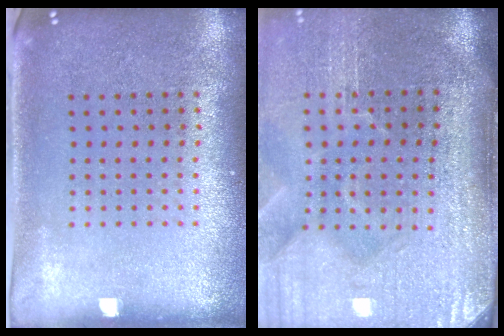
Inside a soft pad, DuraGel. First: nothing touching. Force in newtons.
{"total": 5.0, "press": 4.2, "slide": 2.6}